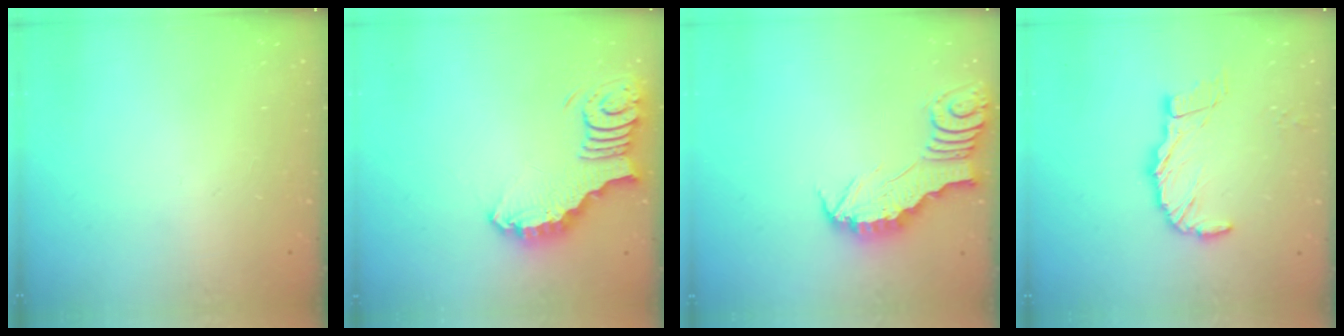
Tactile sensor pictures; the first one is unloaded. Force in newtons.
{"total": 3.5, "press": 3.5, "slide": 0.3}
{"total": 2.9, "press": 2.9, "slide": 0.3}
{"total": 11.0, "press": 10.9, "slide": 1.5}